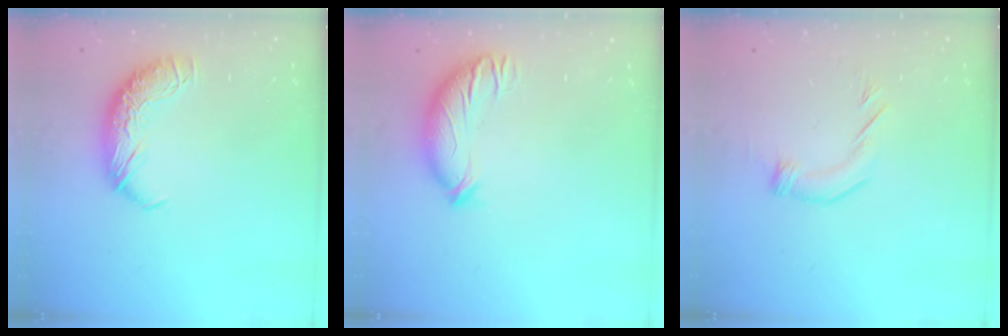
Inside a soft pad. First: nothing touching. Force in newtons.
{"total": 3.5, "press": 3.2, "slide": 1.3}
{"total": 4.8, "press": 4.7, "slide": 0.5}